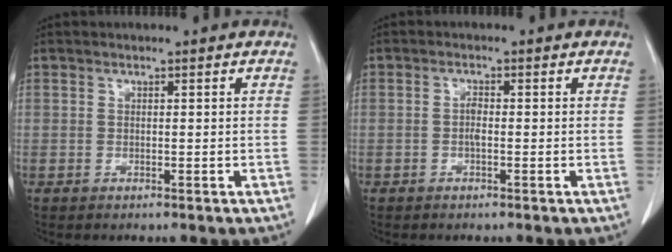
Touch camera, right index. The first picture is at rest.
{"total": 1.2, "force": [-0.2, 0.4, 1.1], "torque": [-0.019, 0.005, -0.003]}